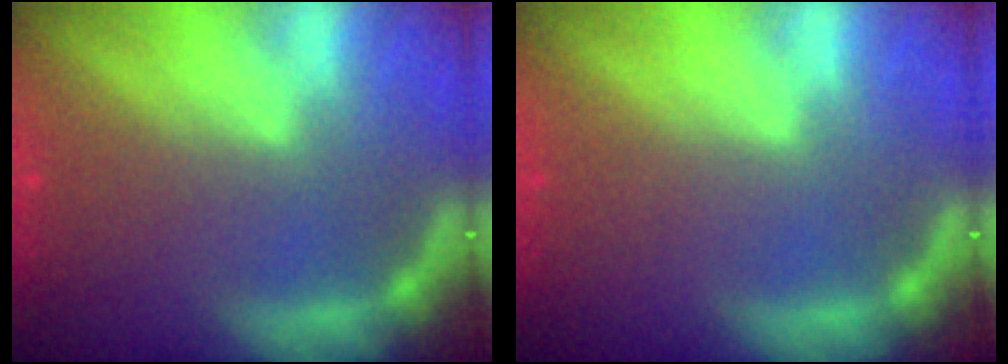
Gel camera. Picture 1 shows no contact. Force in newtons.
{"total": 0.0}